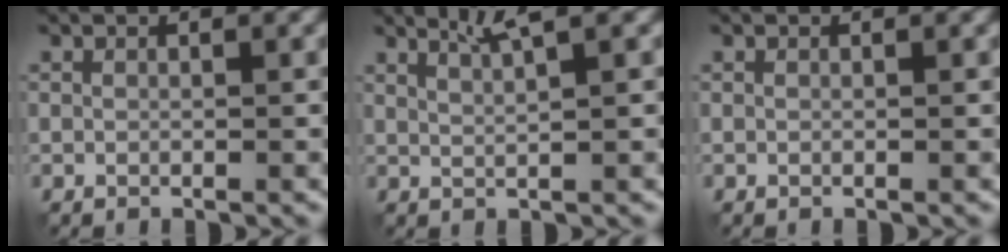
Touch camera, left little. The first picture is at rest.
{"total": 2.7, "force": [1.8, 0.2, 1.9], "torque": [-0.033, 0.006, 0.032]}
{"total": 0.0}